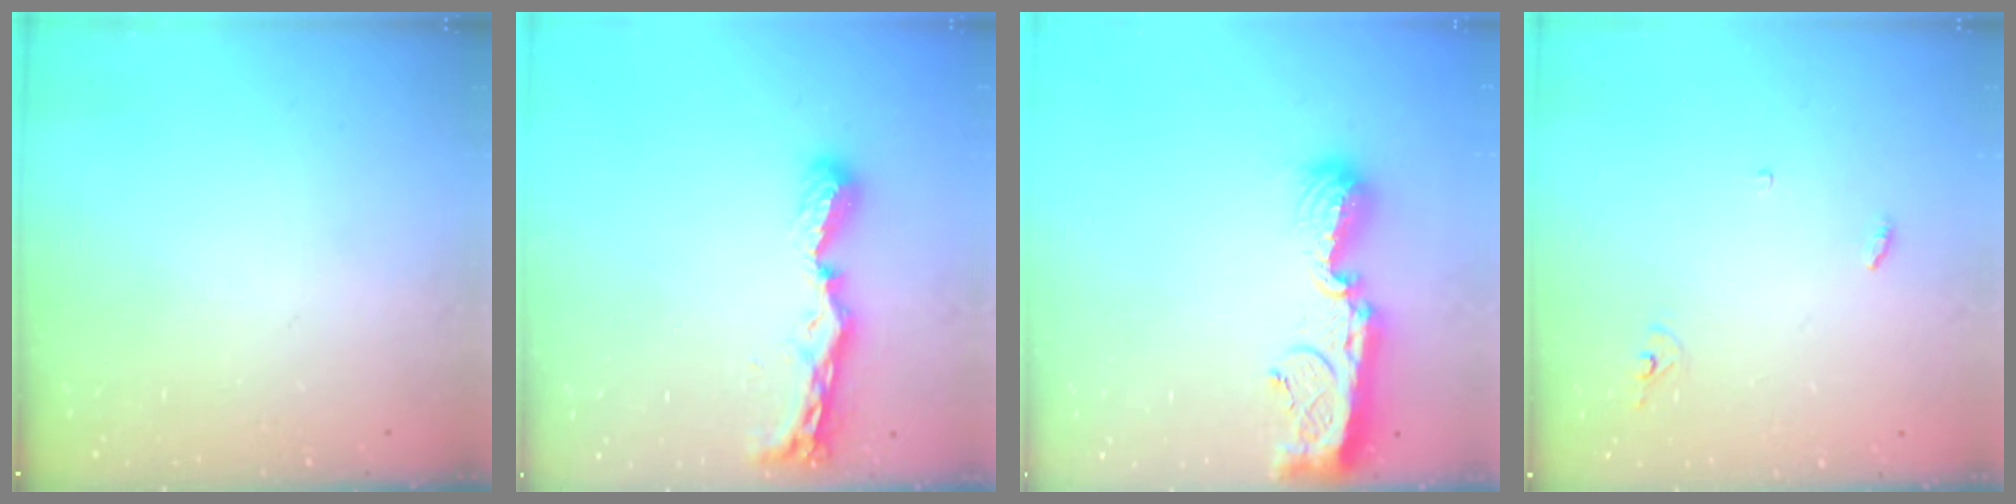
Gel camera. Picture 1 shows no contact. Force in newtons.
{"total": 8.8, "press": 8.8, "slide": 0.3}
{"total": 11.2, "press": 11.2, "slide": 1.0}
{"total": 2.9, "press": 2.9, "slide": 0.2}